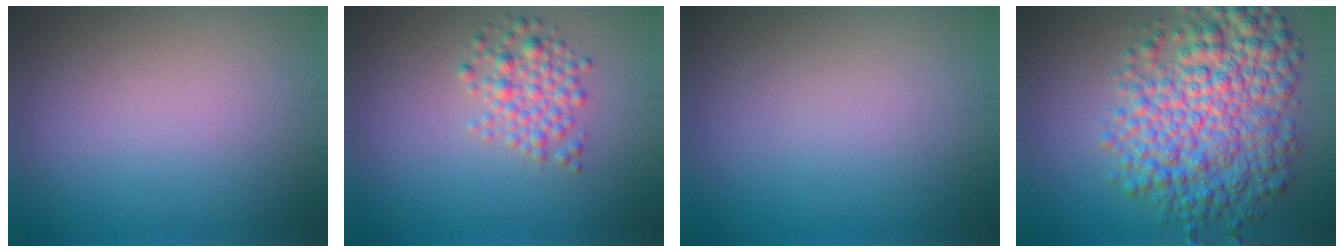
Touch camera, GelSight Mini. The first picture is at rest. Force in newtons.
{"total": 2.6, "press": 2.6, "slide": 0.2}
{"total": 0.0}
{"total": 9.1, "press": 9.1, "slide": 0.1}